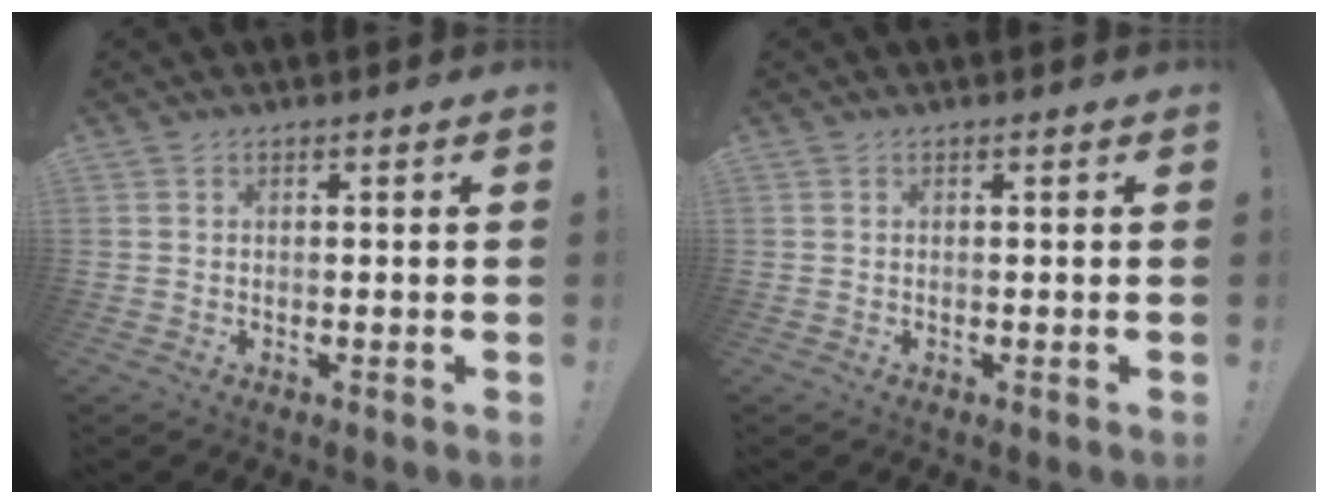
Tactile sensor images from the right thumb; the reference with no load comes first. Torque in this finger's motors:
{"motor_torque": [0.00, 0.00, 0.00, 0.00, 0.00]}